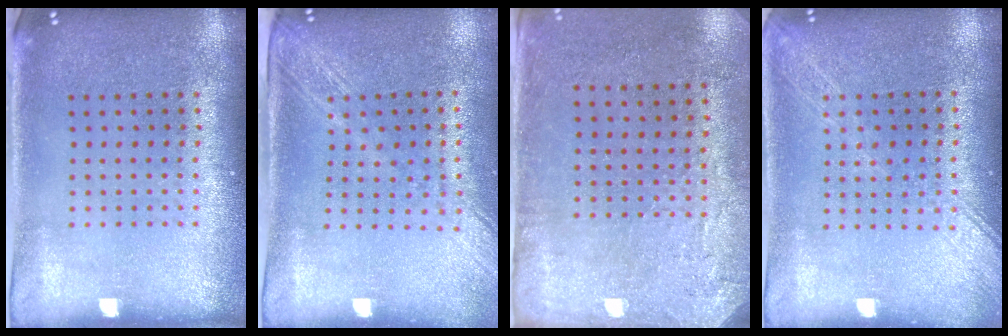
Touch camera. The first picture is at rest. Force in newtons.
{"total": 2.0, "press": 1.6, "slide": 1.2}
{"total": 2.8, "press": 2.3, "slide": 1.6}
{"total": 1.6, "press": 1.5, "slide": 0.2}